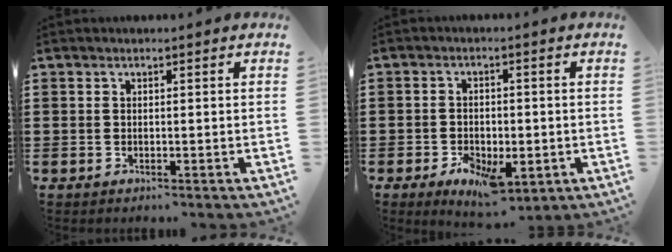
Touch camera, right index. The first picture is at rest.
{"total": 4.9, "force": [-2.1, 2.6, 3.5], "torque": [-0.059, 0.009, -0.035]}